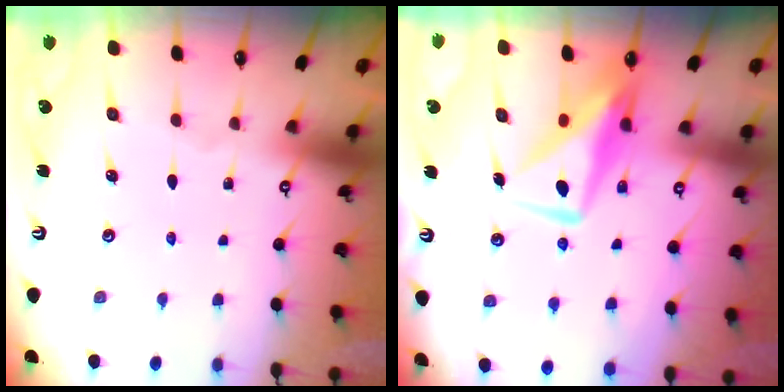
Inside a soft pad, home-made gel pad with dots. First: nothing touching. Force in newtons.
{"total": 10.2, "press": 10.1, "slide": 1.3}